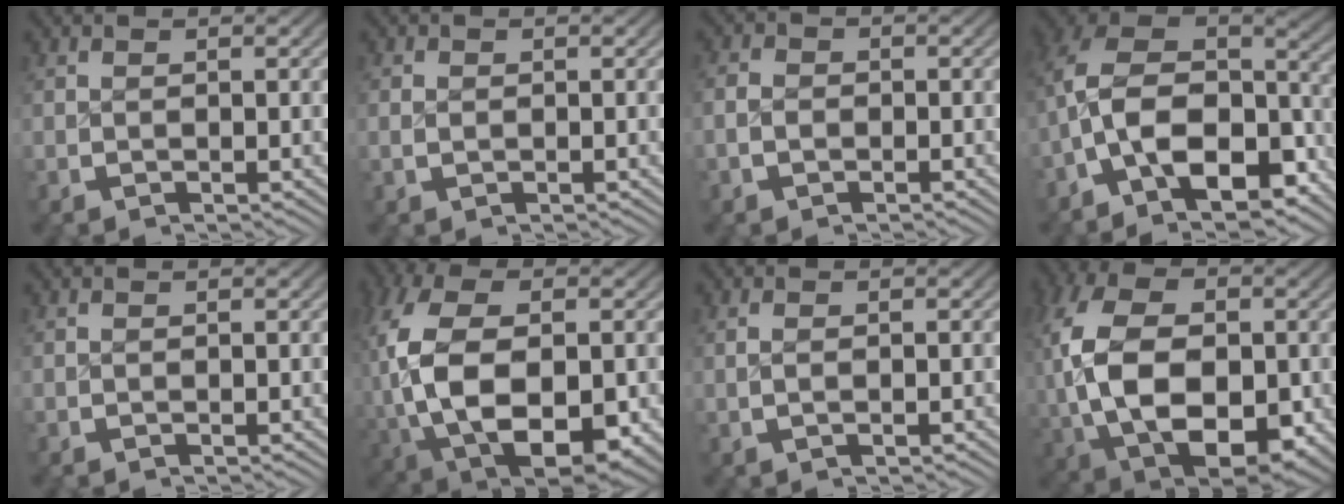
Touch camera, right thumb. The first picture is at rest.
{"total": 0.8, "force": [-0.1, 0.6, 0.5], "torque": [-0.013, -0.006, 0.001]}
{"total": 1.7, "force": [-0.7, 1.3, 0.8], "torque": [-0.016, -0.002, -0.015]}
{"total": 14.5, "force": [-2.3, 10.1, 10.2], "torque": [-0.234, -0.050, -0.025]}
{"total": 0.0}
{"total": 15.2, "force": [-2.5, 9.8, 11.4], "torque": [-0.277, -0.070, 0.003]}
{"total": 0.8, "force": [-0.1, 0.2, 0.7], "torque": [-0.017, -0.001, 0.002]}
{"total": 16.4, "force": [-1.6, 11.0, 12.1], "torque": [-0.285, -0.073, 0.016]}